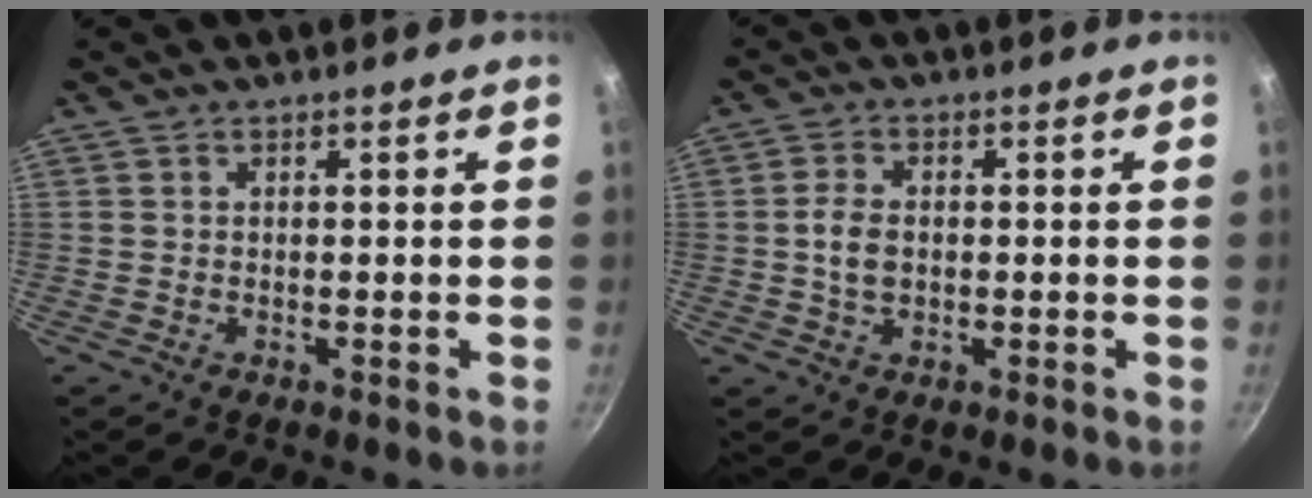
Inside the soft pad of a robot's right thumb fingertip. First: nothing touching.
{"total": 4.5, "force": [-0.1, 2.9, 3.5], "torque": [-0.064, 0.006, -0.005]}